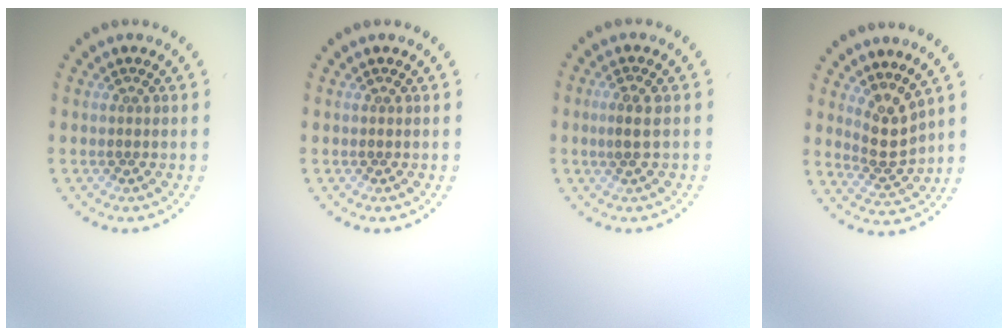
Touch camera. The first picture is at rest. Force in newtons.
{"total": 0.0}
{"total": 1.9, "press": 1.8, "slide": 0.7}
{"total": 2.9, "press": 2.3, "slide": 1.7}